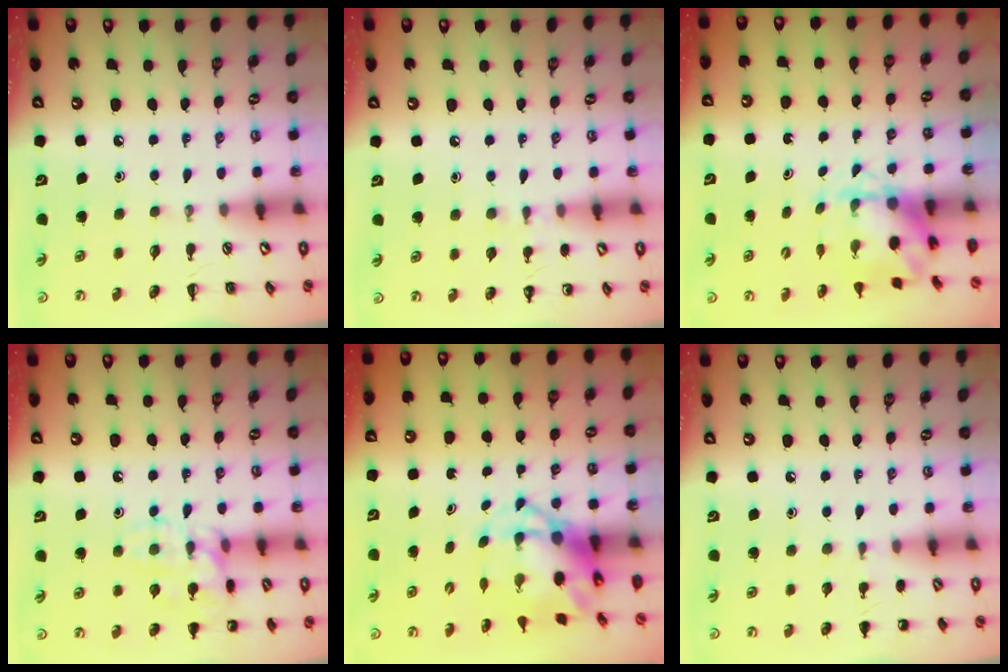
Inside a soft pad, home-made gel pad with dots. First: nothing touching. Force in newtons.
{"total": 4.5, "press": 4.3, "slide": 1.4}
{"total": 4.0, "press": 3.9, "slide": 0.7}
{"total": 13.3, "press": 13.3, "slide": 0.4}
{"total": 4.7, "press": 4.5, "slide": 1.4}
{"total": 5.2, "press": 4.9, "slide": 1.5}